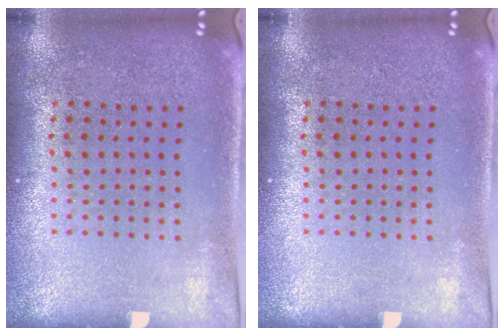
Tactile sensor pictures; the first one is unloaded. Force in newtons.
{"total": 0.0}